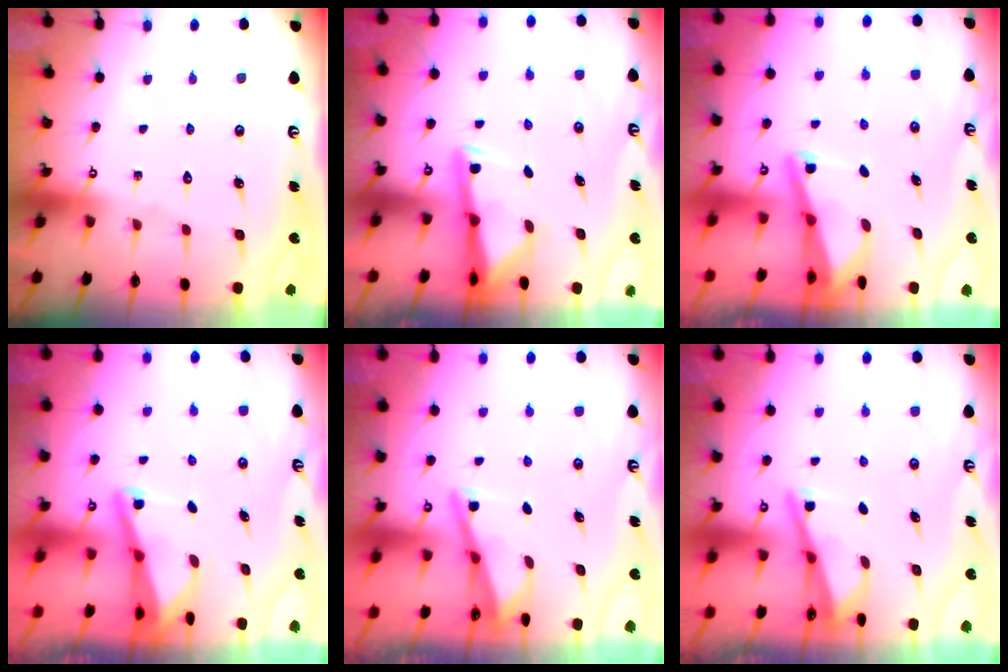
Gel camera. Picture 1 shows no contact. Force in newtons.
{"total": 2.9, "press": 2.9, "slide": 0.5}
{"total": 2.7, "press": 2.7, "slide": 0.6}
{"total": 2.5, "press": 2.4, "slide": 0.6}
{"total": 2.9, "press": 2.9, "slide": 0.4}
{"total": 2.8, "press": 2.8, "slide": 0.4}